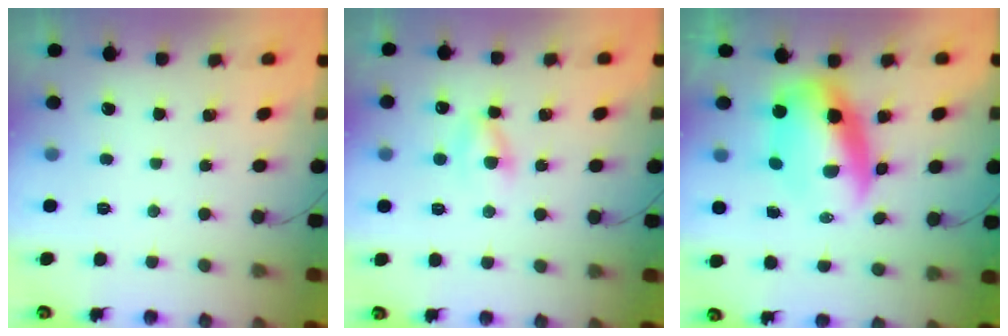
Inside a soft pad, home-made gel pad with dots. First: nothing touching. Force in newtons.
{"total": 4.7, "press": 4.6, "slide": 1.0}
{"total": 9.6, "press": 9.3, "slide": 2.4}